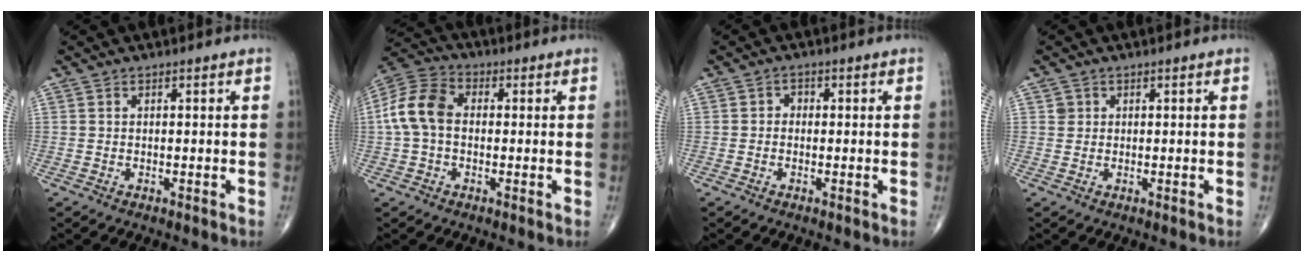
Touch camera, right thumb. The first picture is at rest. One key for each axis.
{"total": 10.2, "fx": 0.1, "fy": 7.0, "fz": 7.4, "tx": -0.151, "ty": 0.031, "tz": -0.009}
{"total": 1.4, "fx": -0.2, "fy": 1.2, "fz": 0.7, "tx": 0.000, "ty": 0.005, "tz": -0.010}
{"total": 1.3, "fx": 0.4, "fy": 1.2, "fz": 0.1, "tx": 0.008, "ty": 0.000, "tz": 0.004}